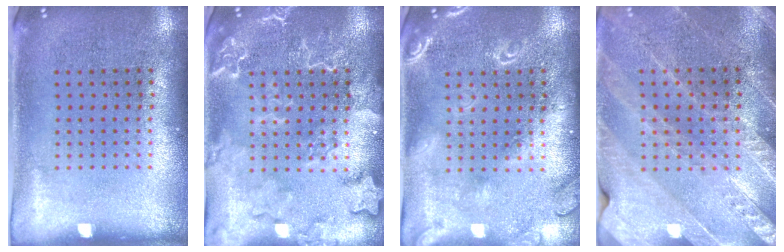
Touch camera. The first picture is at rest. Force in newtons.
{"total": 4.0, "press": 4.0, "slide": 0.6}
{"total": 1.8, "press": 1.8, "slide": 0.2}
{"total": 2.9, "press": 2.7, "slide": 0.9}